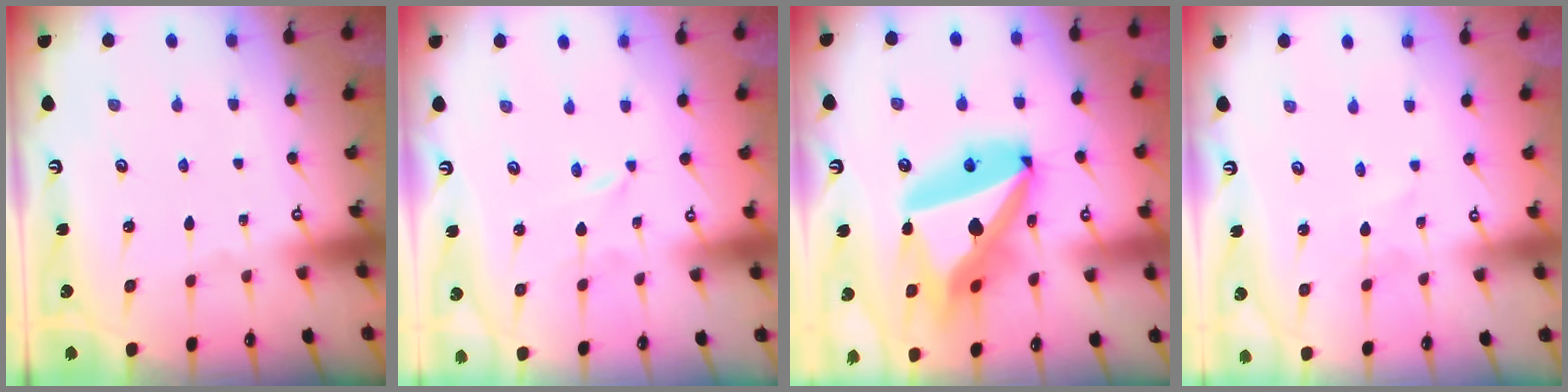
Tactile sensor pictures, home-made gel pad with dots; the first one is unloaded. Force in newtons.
{"total": 0.0}
{"total": 25.5, "press": 25.3, "slide": 3.1}
{"total": 1.1, "press": 1.1, "slide": 0.1}